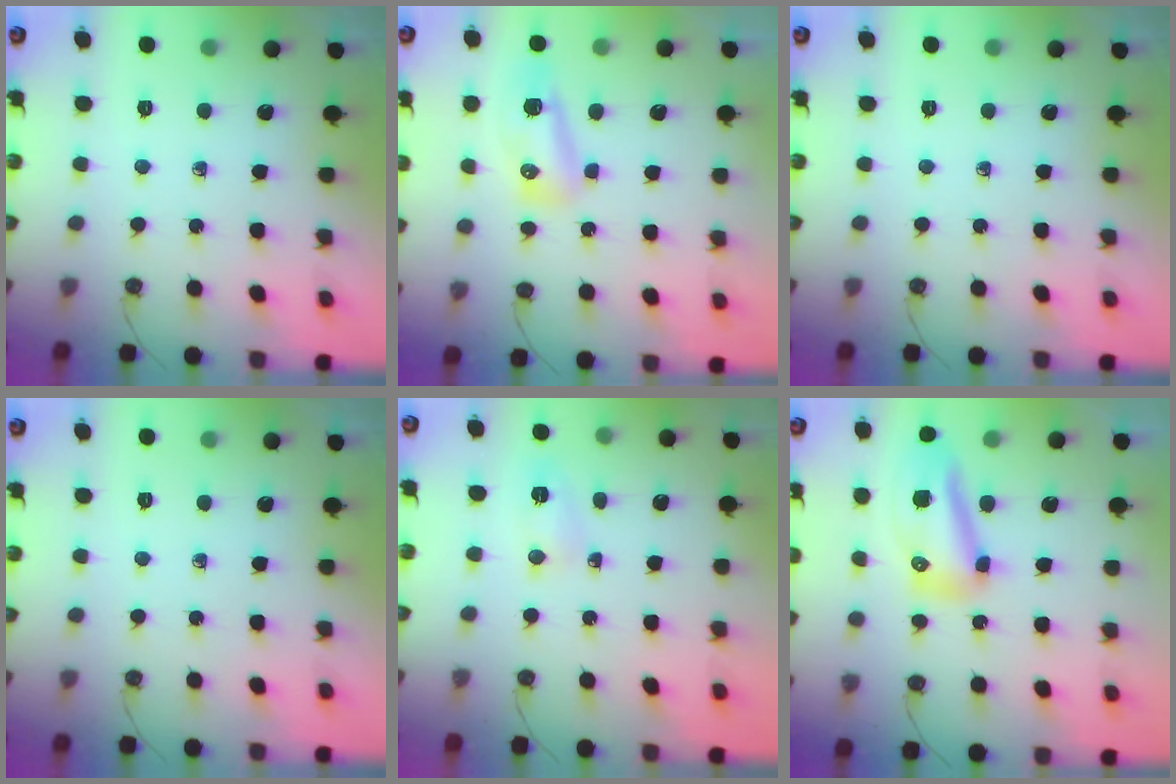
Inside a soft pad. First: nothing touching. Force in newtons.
{"total": 8.4, "press": 8.2, "slide": 1.8}
{"total": 0.0}
{"total": 0.0}
{"total": 2.9, "press": 2.7, "slide": 1.0}
{"total": 11.7, "press": 11.5, "slide": 2.0}